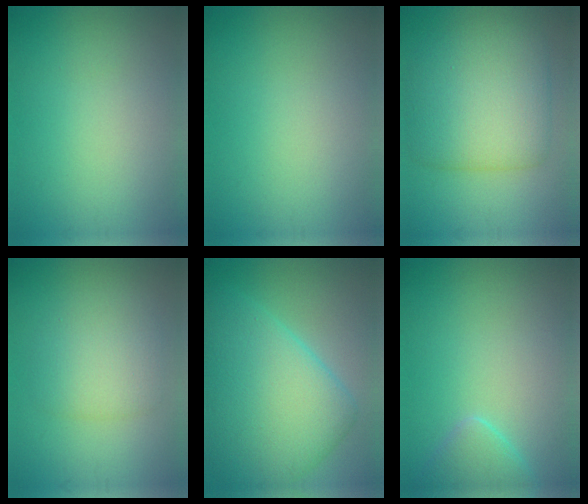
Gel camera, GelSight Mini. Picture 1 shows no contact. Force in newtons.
{"total": 0.0}
{"total": 8.2, "press": 8.2, "slide": 0.2}
{"total": 3.5, "press": 3.5, "slide": 0.2}
{"total": 10.4, "press": 10.4, "slide": 0.2}
{"total": 2.5, "press": 2.4, "slide": 0.2}